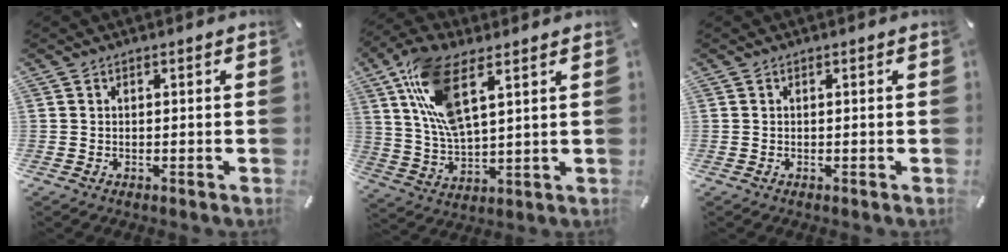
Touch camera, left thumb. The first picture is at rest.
{"total": 14.2, "force": [7.1, 5.6, 10.9], "torque": [-0.247, -0.020, 0.127]}
{"total": 0.0}